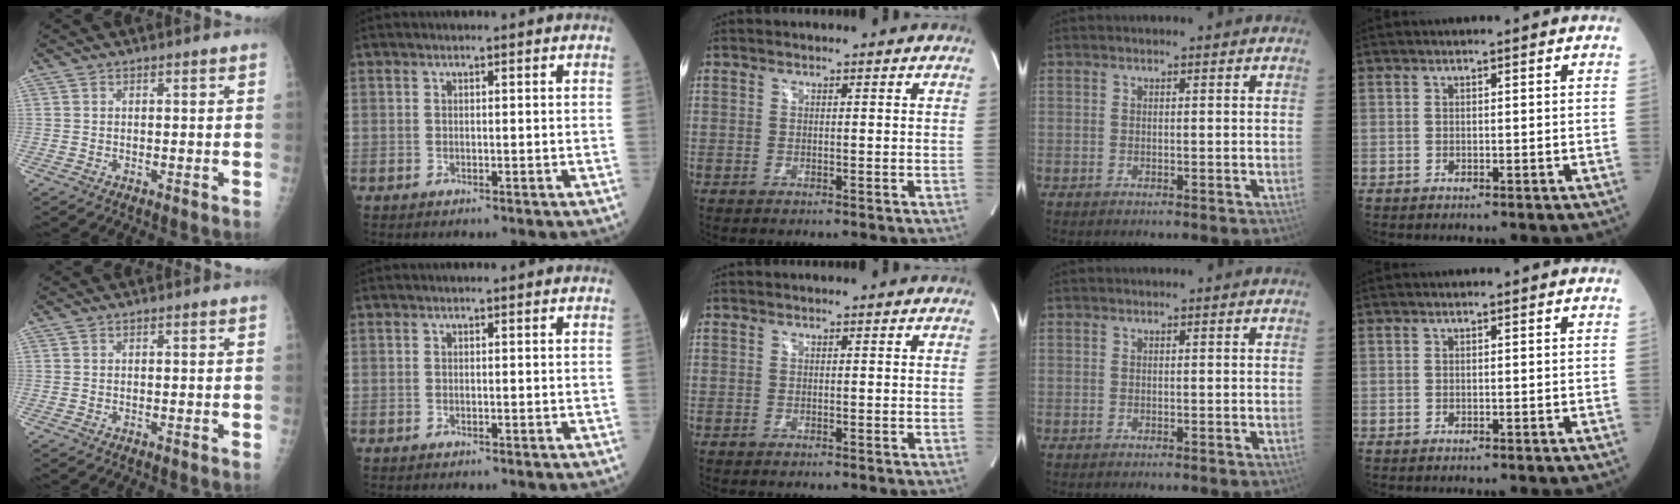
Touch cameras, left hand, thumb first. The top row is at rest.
{}